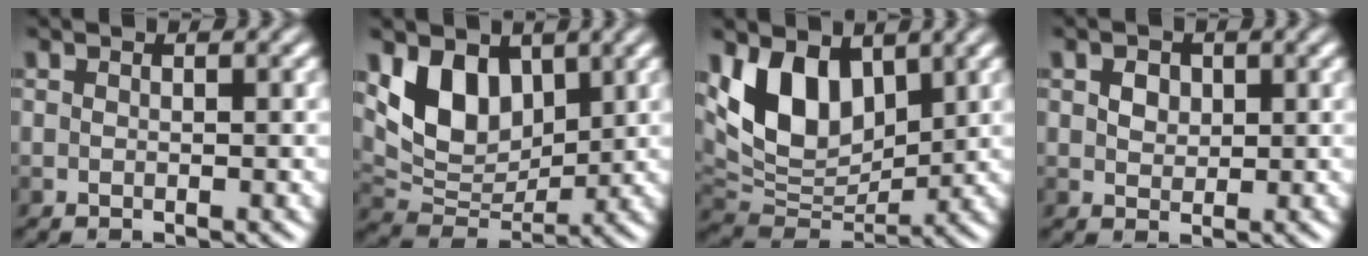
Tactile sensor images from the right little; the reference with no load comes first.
{"total": 6.1, "force": [2.6, 4.1, 3.7], "torque": [-0.069, -0.015, 0.047]}
{"total": 7.6, "force": [2.9, 4.8, 5.1], "torque": [-0.100, -0.015, 0.049]}
{"total": 1.7, "force": [0.6, 1.3, 0.8], "torque": [-0.018, 0.001, 0.009]}